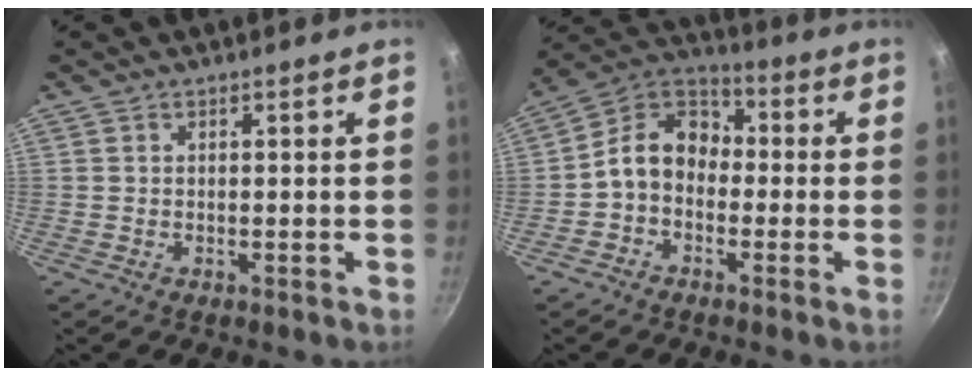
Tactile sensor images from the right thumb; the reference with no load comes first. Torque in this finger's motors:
{"motor_torque": [-0.19, 0.56, 1.01, -0.31, 0.06]}